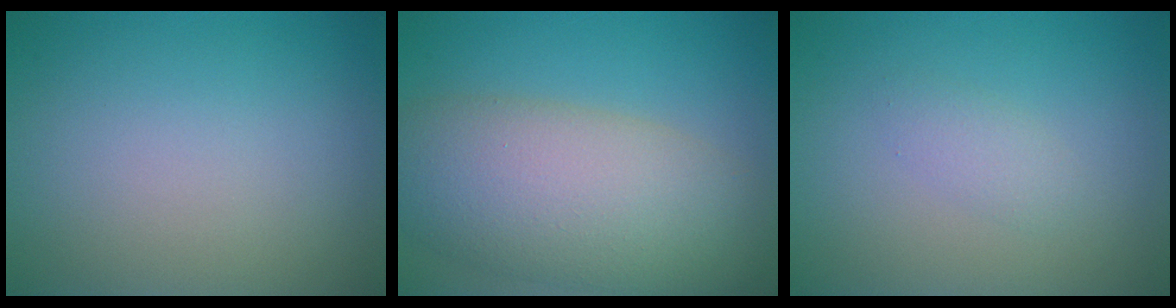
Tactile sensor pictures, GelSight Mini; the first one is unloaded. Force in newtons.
{"total": 9.6, "press": 9.6, "slide": 0.5}
{"total": 1.3, "press": 1.3, "slide": 0.1}